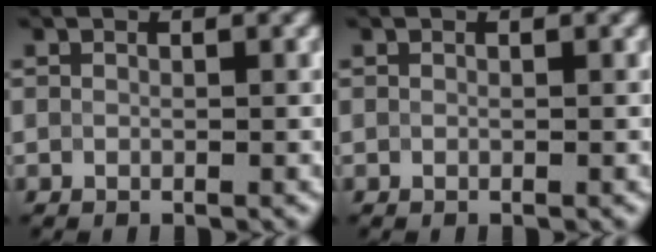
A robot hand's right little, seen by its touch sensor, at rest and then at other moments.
{"total": 0.0}